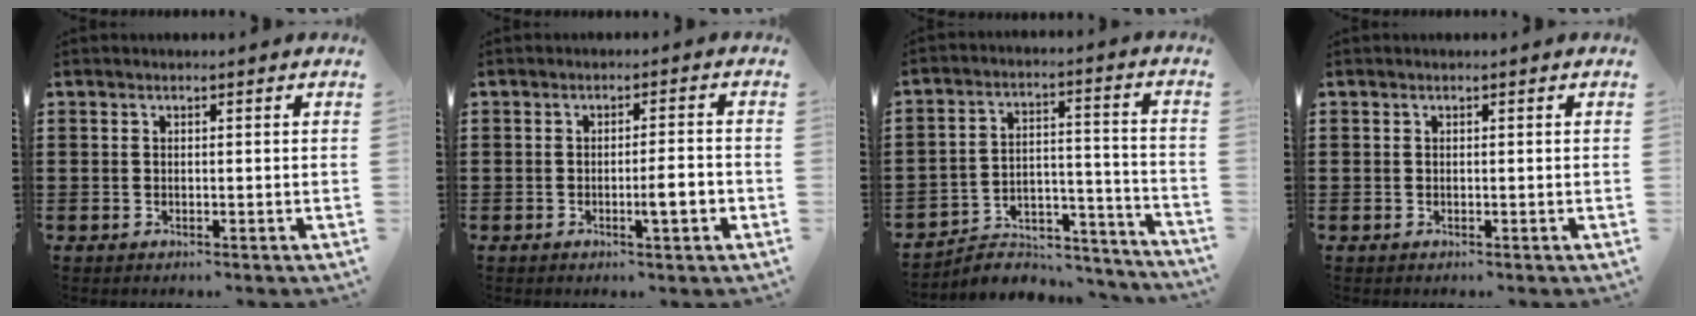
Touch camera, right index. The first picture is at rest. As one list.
[{"total": 4.1, "force": [-1.3, 0.5, 3.8], "torque": [-0.062, -0.001, -0.022]}, {"total": 4.9, "force": [-4.6, 1.6, 1.0], "torque": [-0.018, 0.008, -0.089]}, {"total": 0.0}]